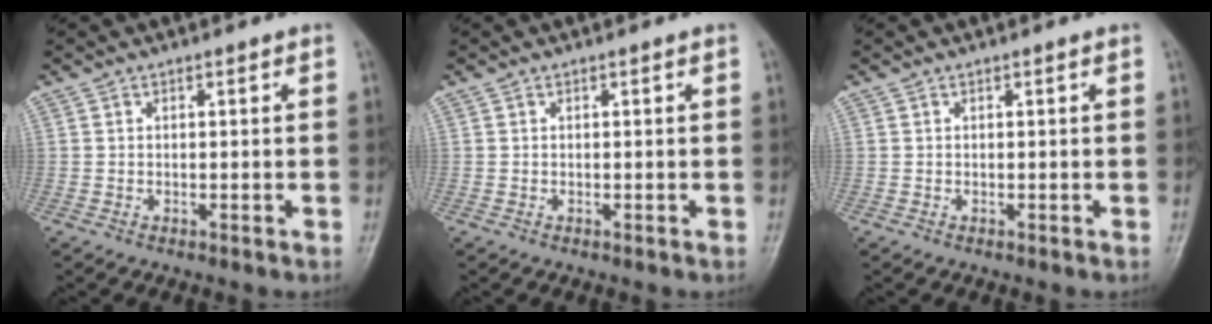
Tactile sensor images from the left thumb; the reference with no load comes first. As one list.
[{"total": 0.0}, {"total": 0.0}]